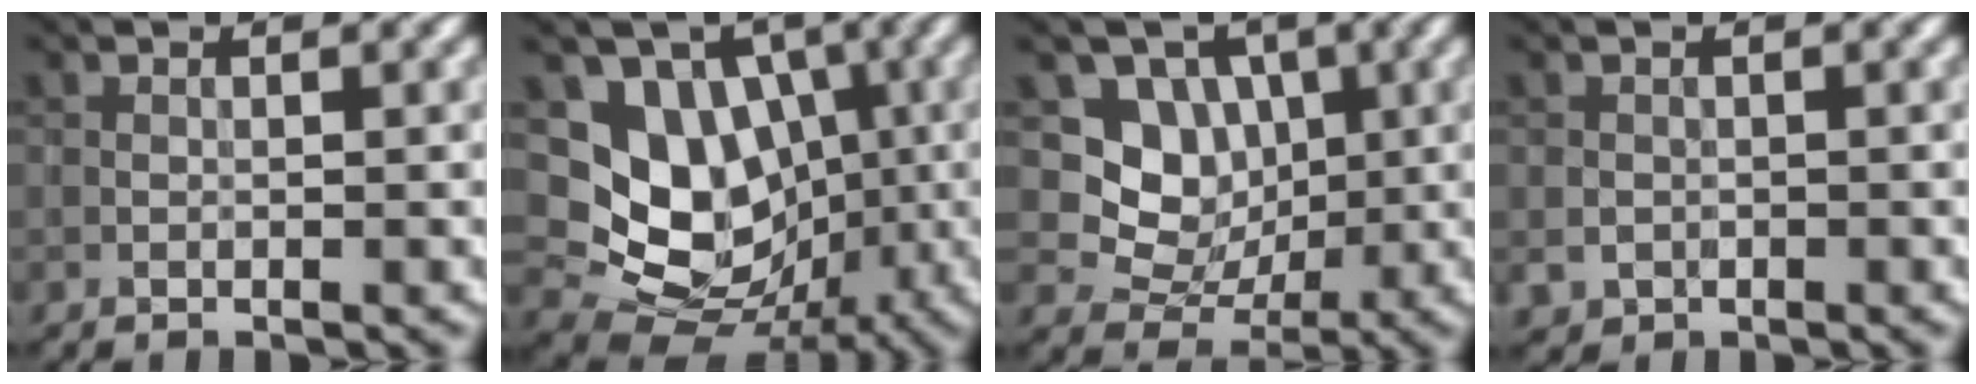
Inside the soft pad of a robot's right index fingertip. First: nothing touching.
{"total": 9.1, "force": [0.7, 7.7, 4.8], "torque": [-0.060, -0.008, -0.003]}
{"total": 4.7, "force": [1.2, 4.2, 1.8], "torque": [-0.022, -0.005, 0.011]}
{"total": 1.1, "force": [-0.1, 1.1, -0.1], "torque": [0.003, -0.002, 0.001]}